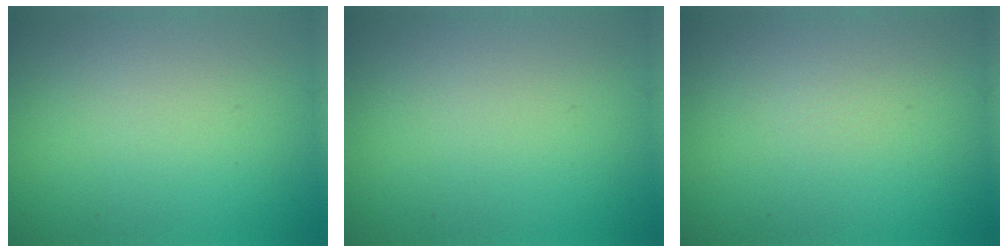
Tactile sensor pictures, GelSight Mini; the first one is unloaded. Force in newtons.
{"total": 0.0}
{"total": 0.0}